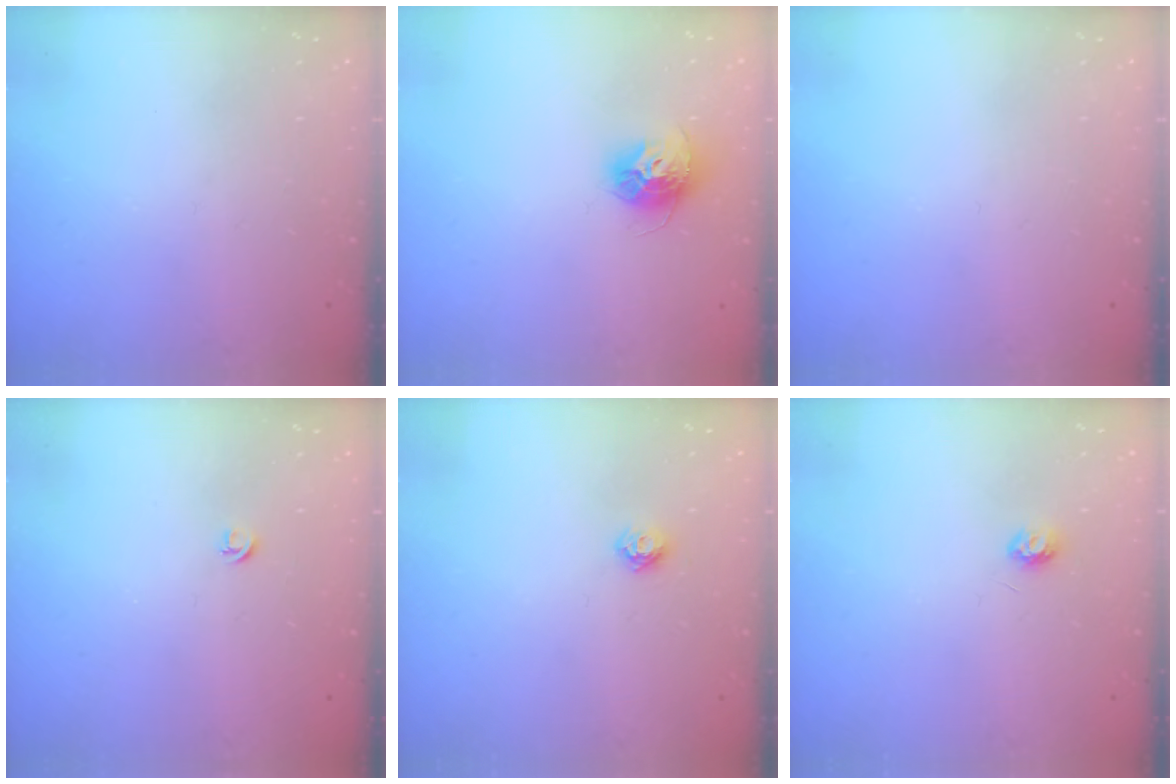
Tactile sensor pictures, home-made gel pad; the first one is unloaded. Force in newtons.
{"total": 11.2, "press": 11.2, "slide": 0.8}
{"total": 0.0}
{"total": 3.9, "press": 3.9, "slide": 0.7}
{"total": 5.8, "press": 5.8, "slide": 0.7}
{"total": 4.6, "press": 4.6, "slide": 0.5}